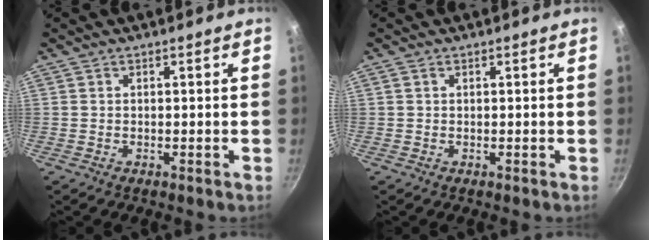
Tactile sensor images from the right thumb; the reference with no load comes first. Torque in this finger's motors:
{"motor_torque": [0.29, 0.02, -0.29, 0.28, 0.04]}